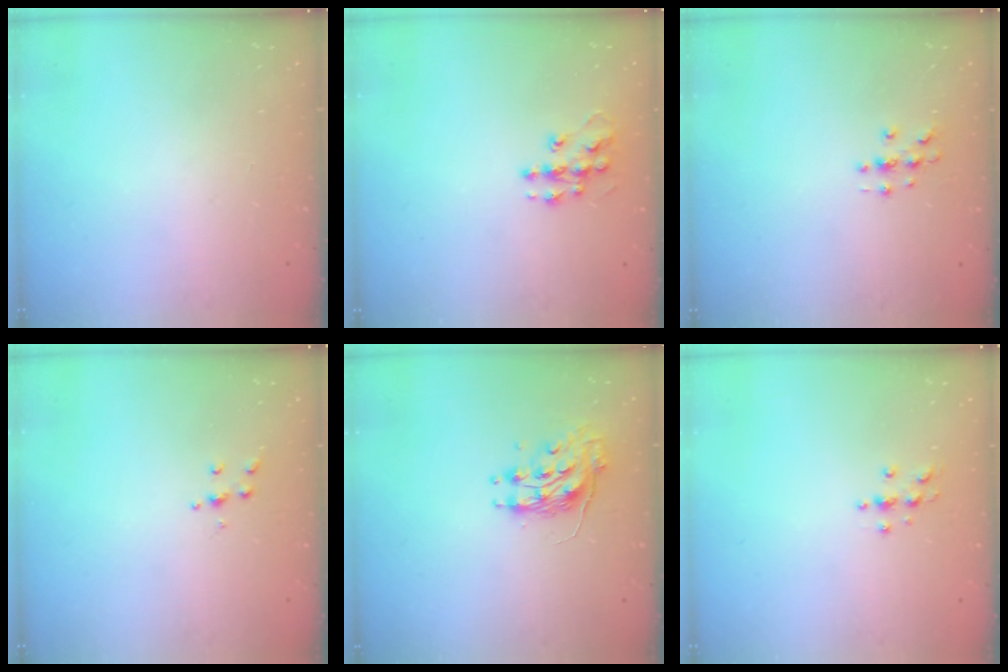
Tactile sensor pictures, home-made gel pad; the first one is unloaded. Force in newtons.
{"total": 9.6, "press": 9.6, "slide": 0.5}
{"total": 2.9, "press": 2.9, "slide": 0.3}
{"total": 4.3, "press": 4.3, "slide": 0.4}
{"total": 8.8, "press": 8.8, "slide": 0.0}
{"total": 3.3, "press": 3.3, "slide": 0.5}